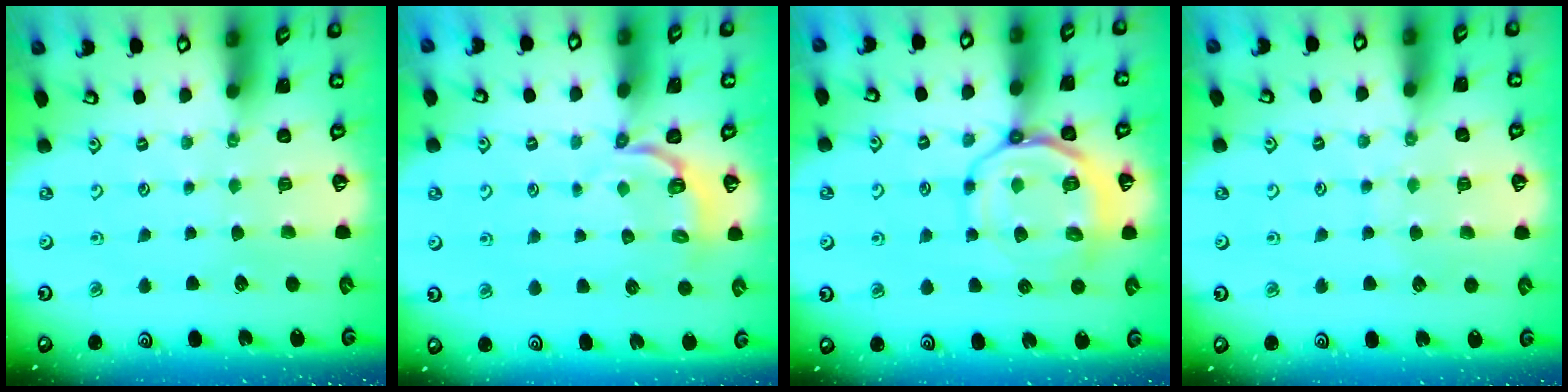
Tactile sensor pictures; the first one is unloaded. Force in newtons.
{"total": 3.4, "press": 2.4, "slide": 2.5}
{"total": 11.8, "press": 11.6, "slide": 2.2}
{"total": 5.9, "press": 5.9, "slide": 0.6}